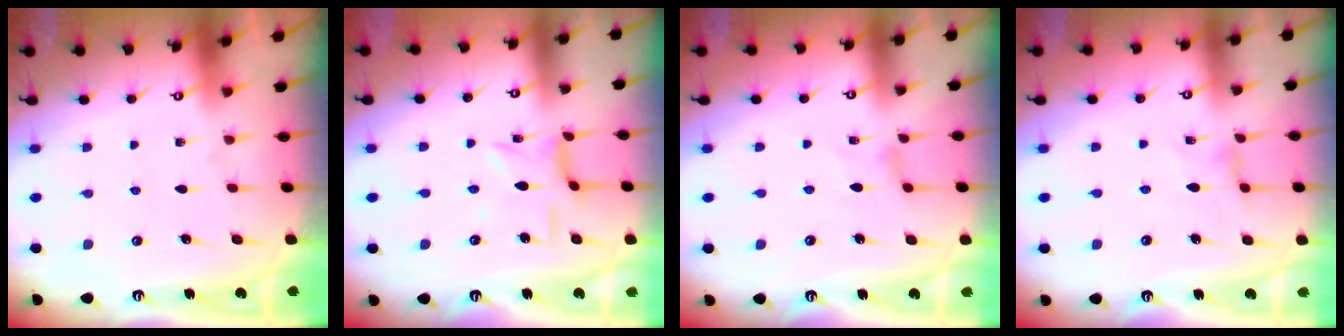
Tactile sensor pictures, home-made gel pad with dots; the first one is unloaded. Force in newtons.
{"total": 2.4, "press": 2.4, "slide": 0.4}
{"total": 0.7, "press": 0.6, "slide": 0.3}
{"total": 2.5, "press": 2.4, "slide": 0.4}